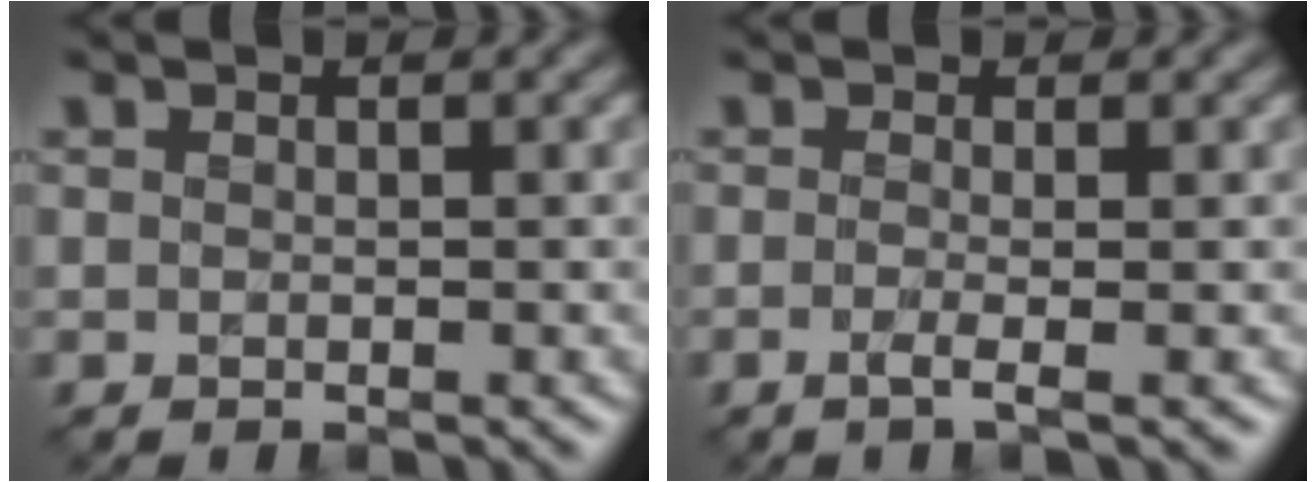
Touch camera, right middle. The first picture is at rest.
{"total": 1.8, "force": [-0.4, 0.5, 1.6], "torque": [-0.027, -0.008, -0.012]}